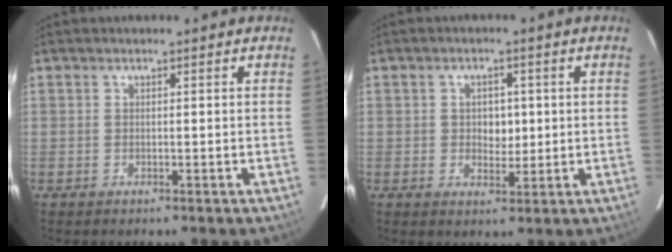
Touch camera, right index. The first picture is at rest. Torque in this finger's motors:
{"motor_torque": [0.02, 0.18, 0.04, 0.01]}